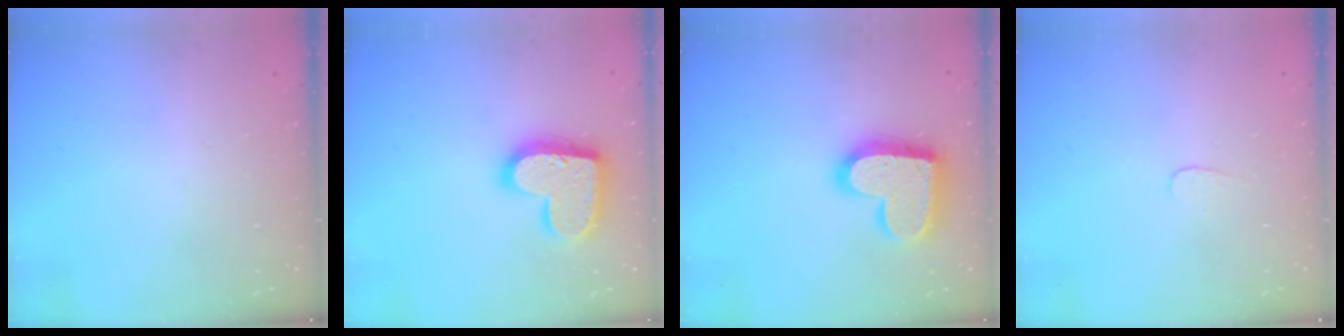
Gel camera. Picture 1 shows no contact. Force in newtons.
{"total": 20.0, "press": 20.0, "slide": 1.2}
{"total": 19.1, "press": 19.0, "slide": 1.3}
{"total": 3.0, "press": 3.0, "slide": 0.2}